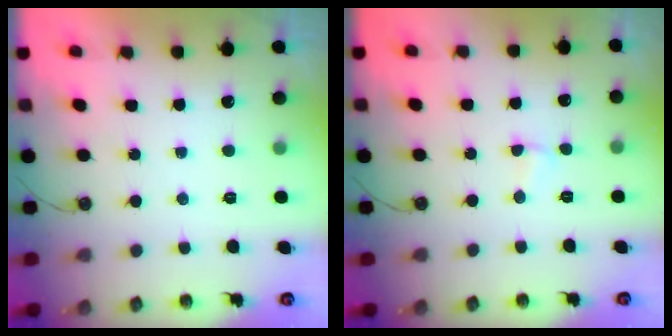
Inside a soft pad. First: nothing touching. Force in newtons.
{"total": 2.4, "press": 2.4, "slide": 0.5}